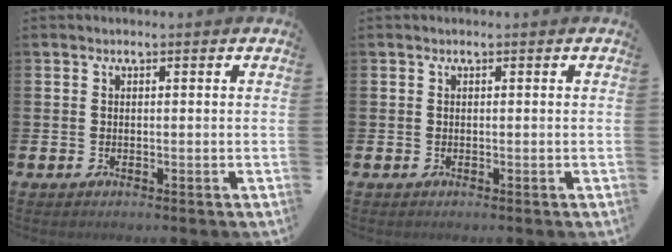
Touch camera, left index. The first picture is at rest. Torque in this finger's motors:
{"motor_torque": [-0.09, -0.07, 0.00, 0.00]}